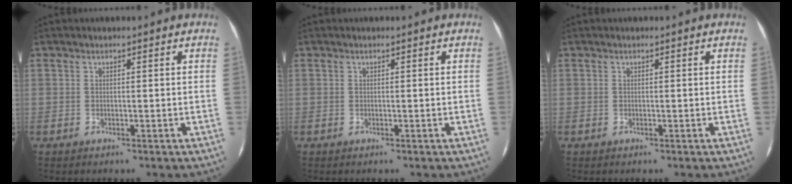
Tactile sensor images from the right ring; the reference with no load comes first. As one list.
[{"total": 0.0}, {"total": 0.0}]